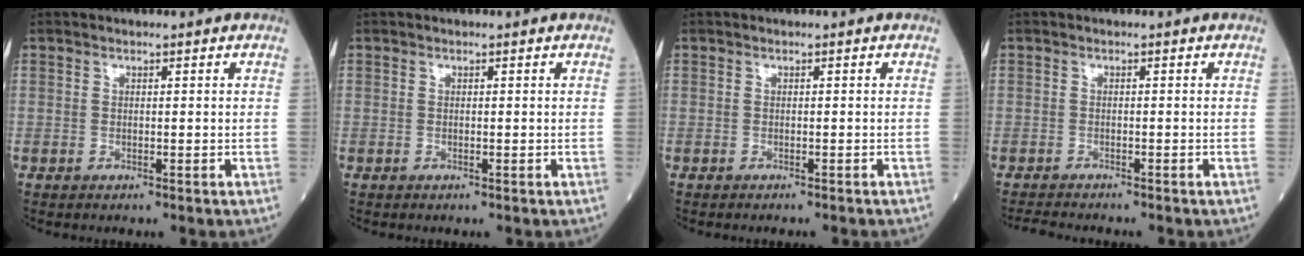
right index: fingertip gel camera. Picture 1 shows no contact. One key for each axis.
{"total": 0.0}
{"total": 2.4, "fx": -2.2, "fy": 0.1, "fz": 0.9, "tx": -0.012, "ty": -0.003, "tz": -0.024}
{"total": 2.7, "fx": -2.6, "fy": 0.0, "fz": 0.5, "tx": -0.011, "ty": -0.014, "tz": -0.043}